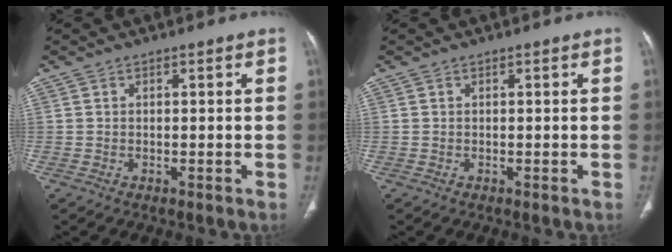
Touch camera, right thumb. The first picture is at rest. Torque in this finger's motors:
{"motor_torque": [-0.12, 0.12, -0.20, -0.04, 0.00]}